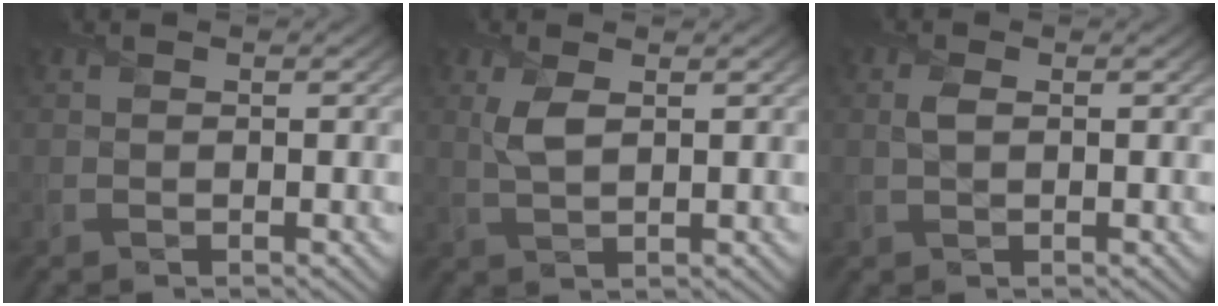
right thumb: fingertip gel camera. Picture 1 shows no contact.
{"total": 2.8, "force": [1.0, 1.2, 2.3], "torque": [-0.059, -0.001, 0.023]}
{"total": 1.0, "force": [0.0, 0.5, 0.8], "torque": [-0.019, 0.000, 0.003]}